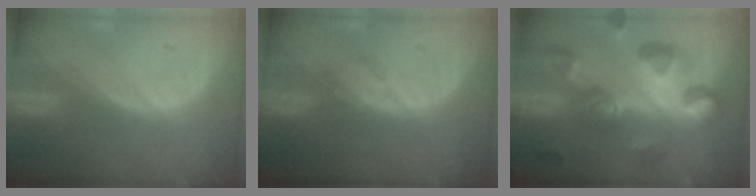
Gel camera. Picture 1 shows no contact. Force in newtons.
{"total": 1.6, "press": 1.6, "slide": 0.2}
{"total": 11.2, "press": 10.1, "slide": 5.0}